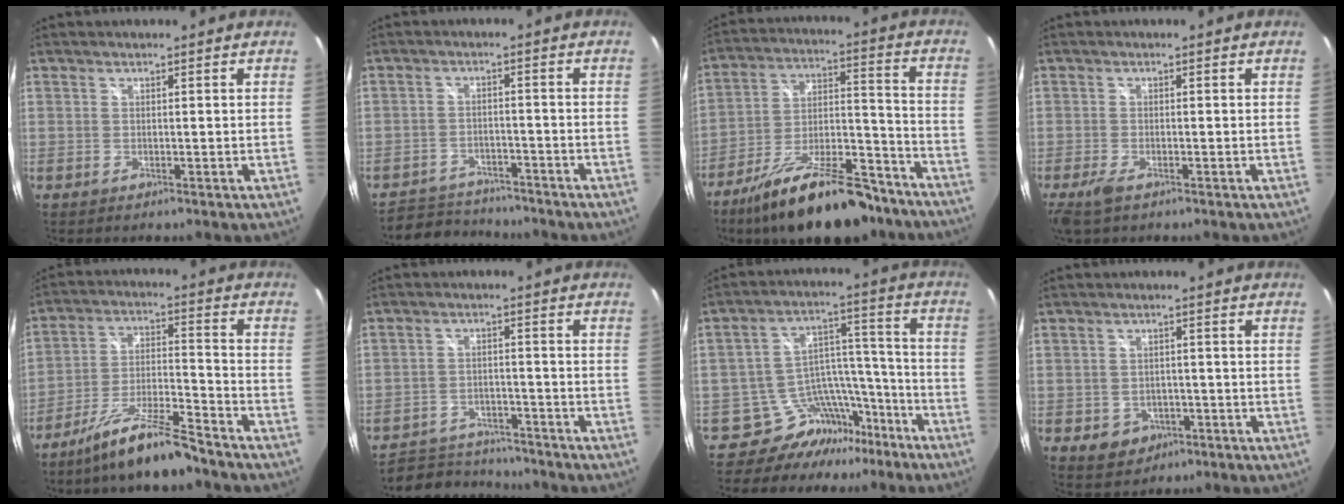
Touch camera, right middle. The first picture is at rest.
{"total": 8.9, "force": [-8.2, 3.1, 1.5], "torque": [-0.048, 0.015, -0.124]}
{"total": 22.1, "force": [-16.8, 6.8, 12.8], "torque": [-0.217, -0.009, -0.257]}
{"total": 3.3, "force": [-2.2, 1.0, 2.3], "torque": [-0.056, -0.011, -0.042]}
{"total": 12.1, "force": [-10.0, 1.1, 6.8], "torque": [-0.138, -0.006, -0.177]}
{"total": 10.4, "force": [-9.5, 3.8, 2.2], "torque": [-0.063, 0.015, -0.137]}
{"total": 12.3, "force": [-10.4, 6.4, 1.1], "torque": [-0.016, 0.075, -0.156]}
{"total": 5.5, "force": [-2.2, 4.7, 1.8], "torque": [-0.048, 0.003, -0.020]}